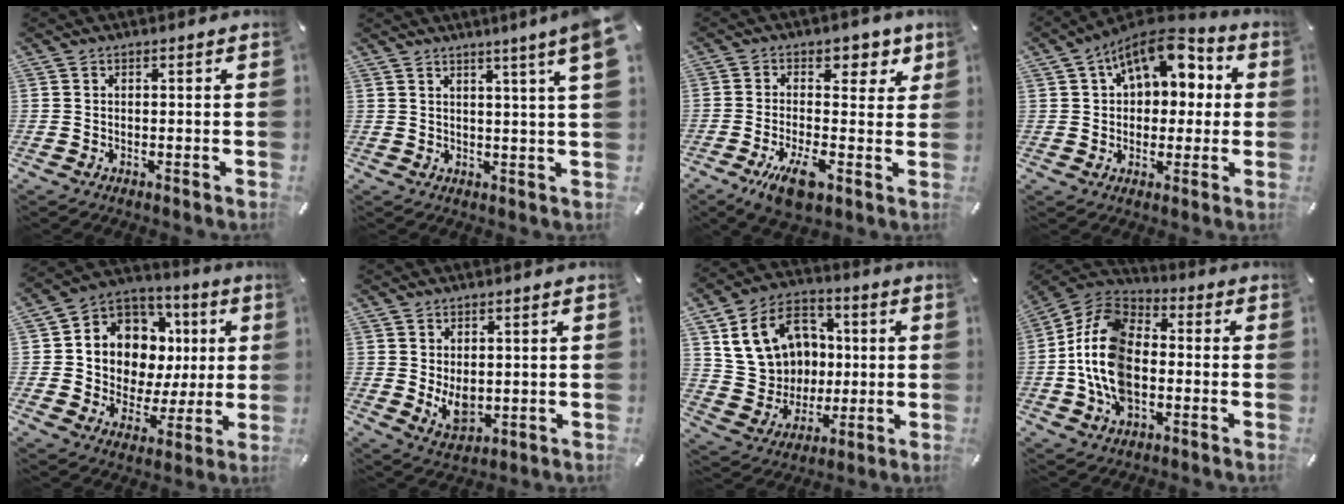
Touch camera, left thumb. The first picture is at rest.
{"total": 6.8, "force": [3.9, -0.5, 5.5], "torque": [-0.089, -0.022, 0.061]}
{"total": 12.5, "force": [-1.1, 8.1, 9.5], "torque": [-0.124, -0.008, -0.017]}
{"total": 12.7, "force": [5.8, 8.5, 7.5], "torque": [-0.107, -0.030, 0.103]}
{"total": 10.9, "force": [2.4, 10.1, 3.1], "torque": [-0.056, -0.030, 0.056]}
{"total": 6.0, "force": [0.4, 4.2, 4.3], "torque": [-0.071, -0.011, 0.006]}
{"total": 17.2, "force": [3.4, 14.9, 7.9], "torque": [-0.152, 0.004, 0.075]}
{"total": 15.9, "force": [-2.7, 10.6, 11.5], "torque": [-0.268, 0.011, -0.054]}